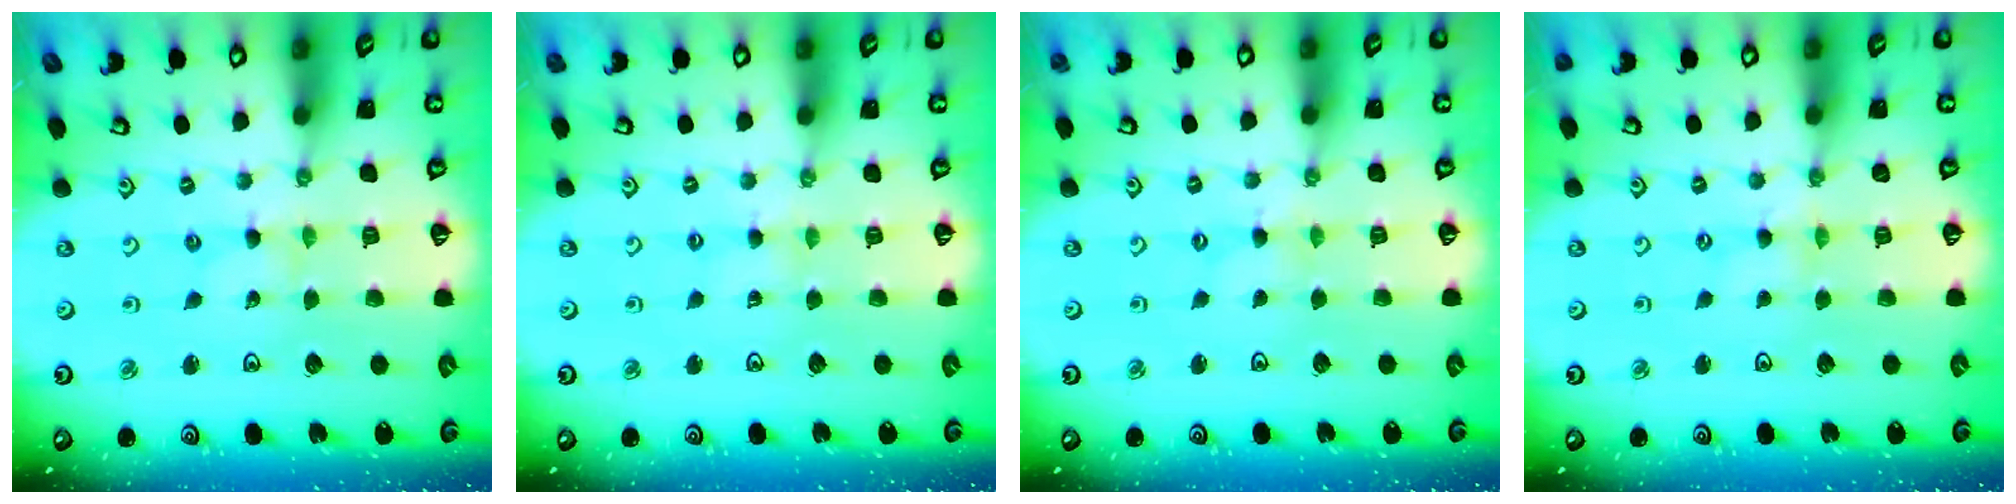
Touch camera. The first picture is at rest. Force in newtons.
{"total": 1.4, "press": 1.3, "slide": 0.2}
{"total": 0.0}
{"total": 0.0}